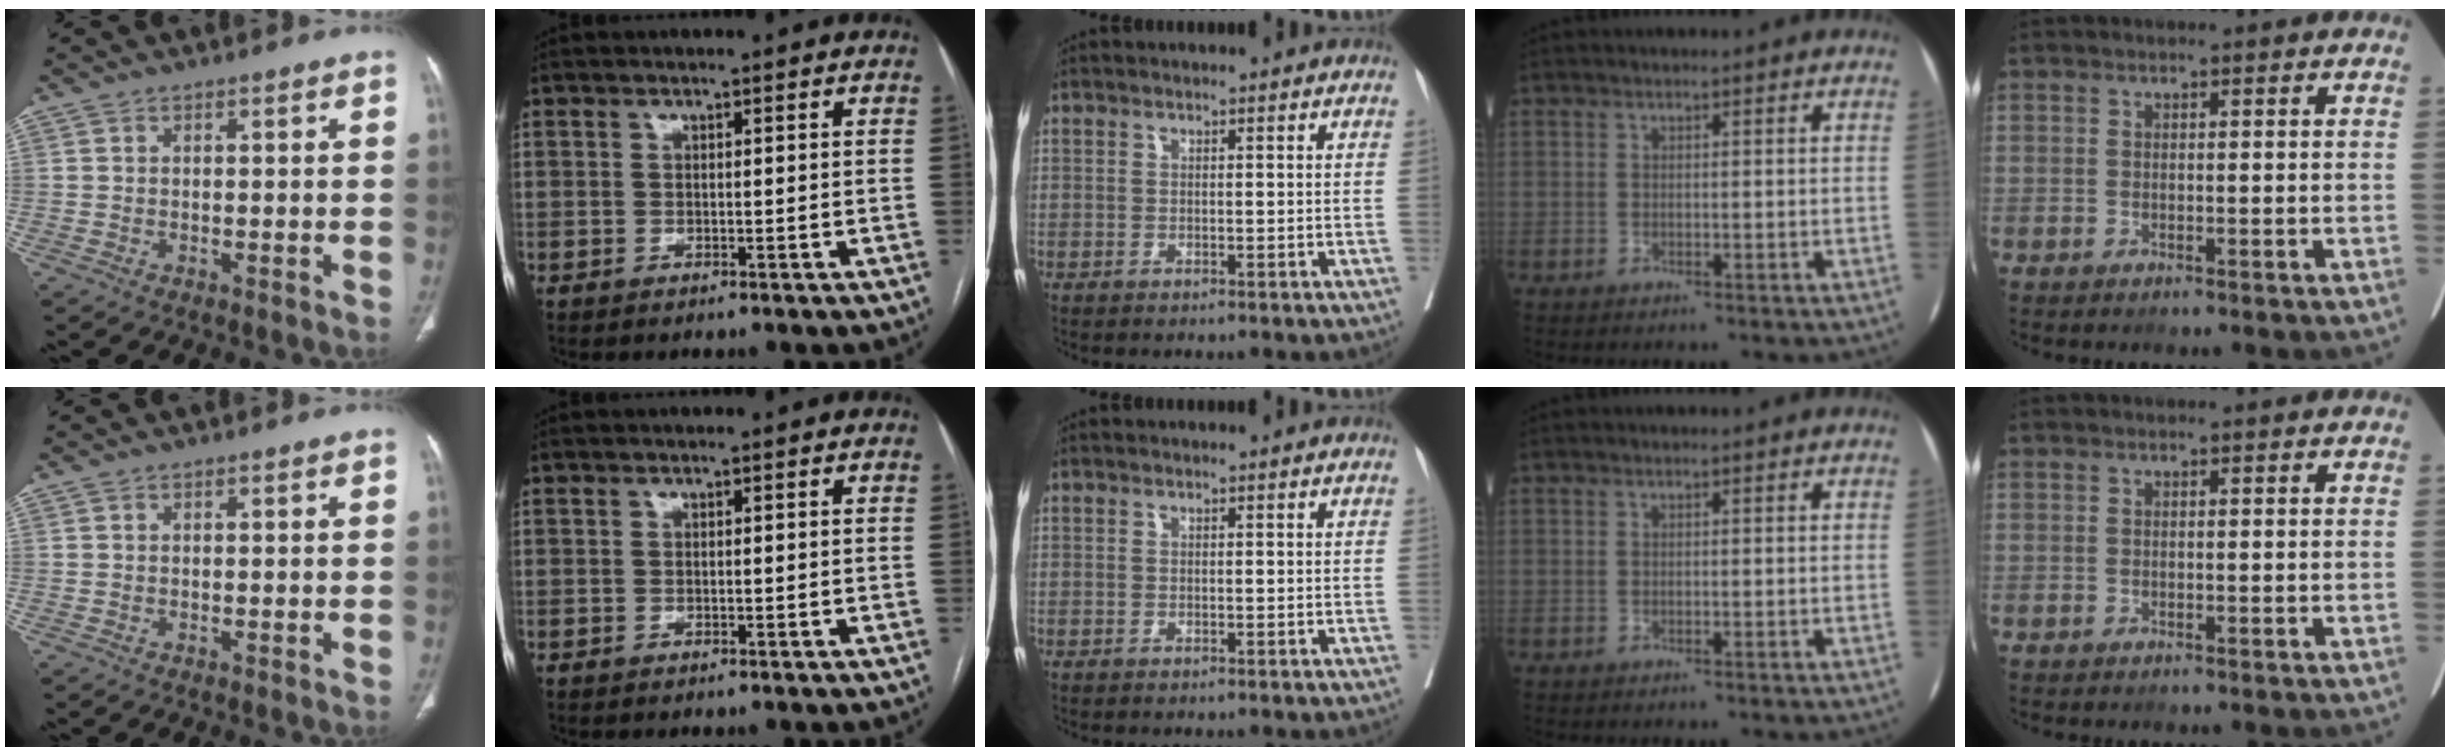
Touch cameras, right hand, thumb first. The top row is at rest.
{}